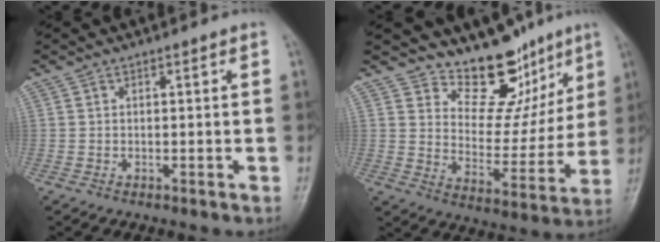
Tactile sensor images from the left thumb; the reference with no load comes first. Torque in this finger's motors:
{"motor_torque": [0.33, 0.09, -0.39, -0.35, 0.05]}